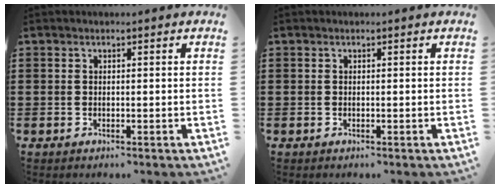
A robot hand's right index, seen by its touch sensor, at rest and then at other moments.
{"total": 0.0}